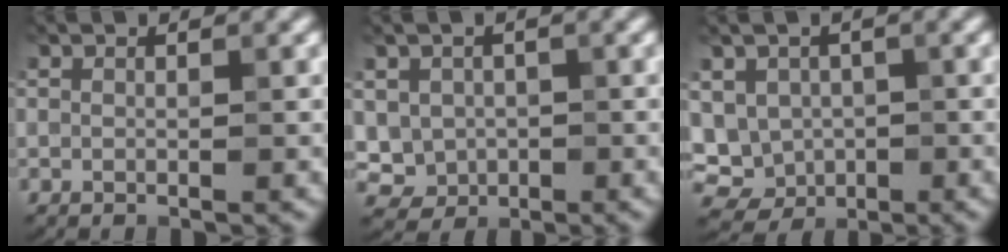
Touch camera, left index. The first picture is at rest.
{"total": 3.2, "force": [0.2, 2.9, 1.3], "torque": [-0.020, -0.004, 0.008]}
{"total": 6.3, "force": [-0.1, 5.7, 2.8], "torque": [-0.051, 0.016, -0.014]}